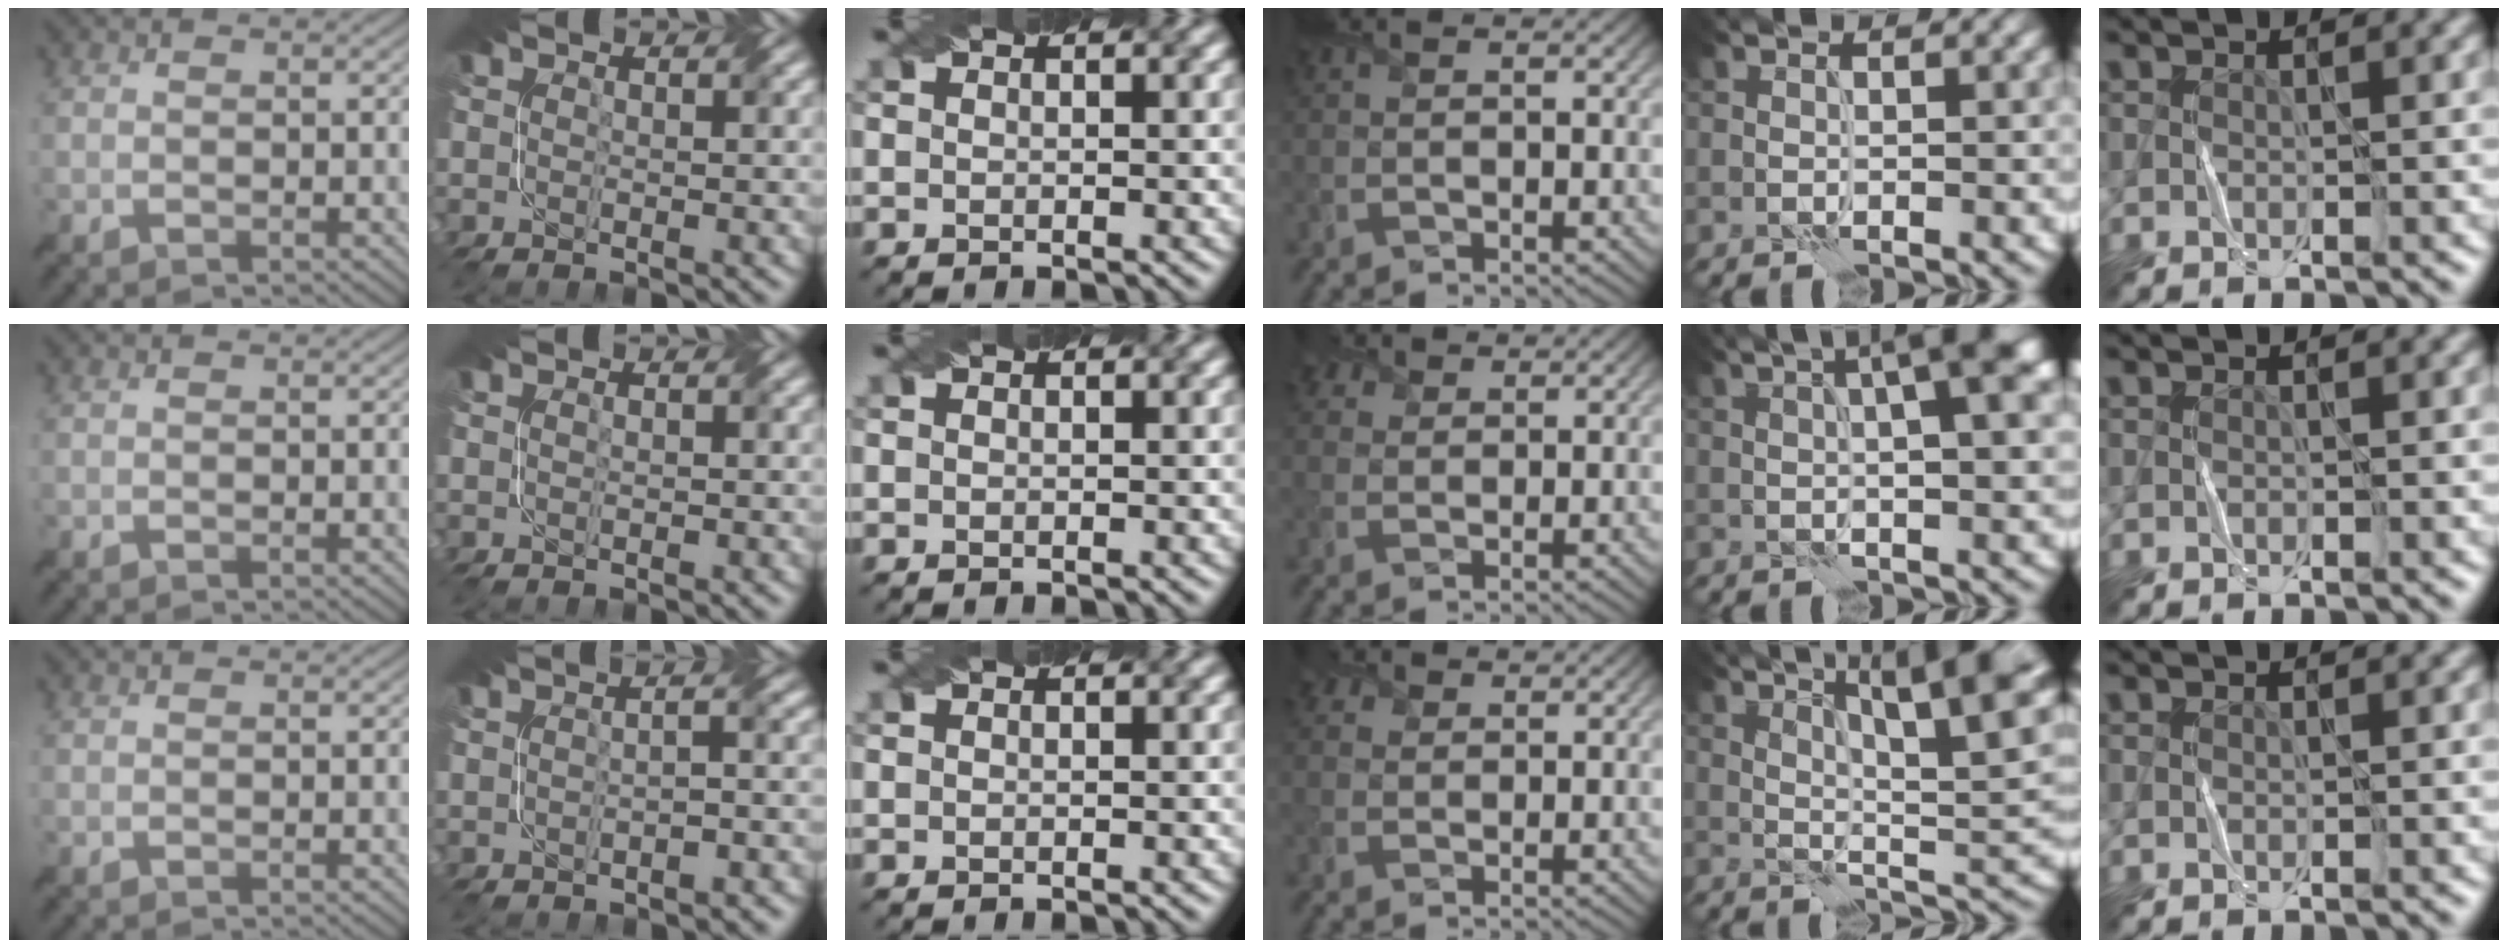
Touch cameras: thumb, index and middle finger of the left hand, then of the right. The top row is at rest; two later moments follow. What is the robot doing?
{"motion": "fold", "object": "bubble wrap"}